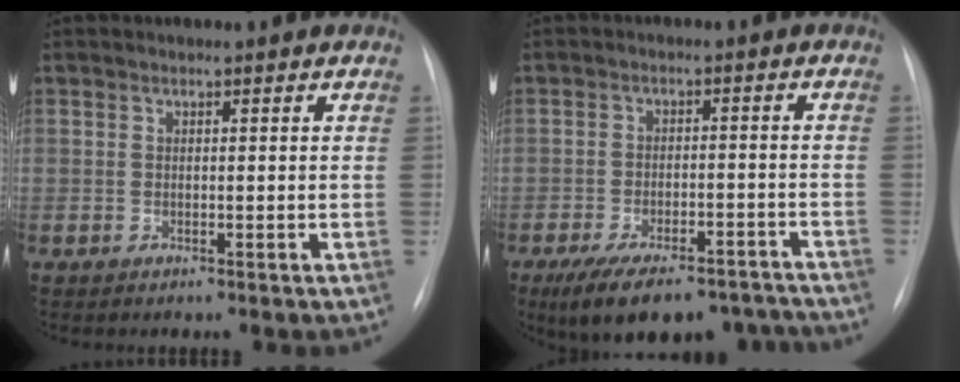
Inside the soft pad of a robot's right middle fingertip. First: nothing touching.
{"total": 14.5, "force": [-11.9, 5.1, 6.5], "torque": [-0.099, 0.011, -0.171]}